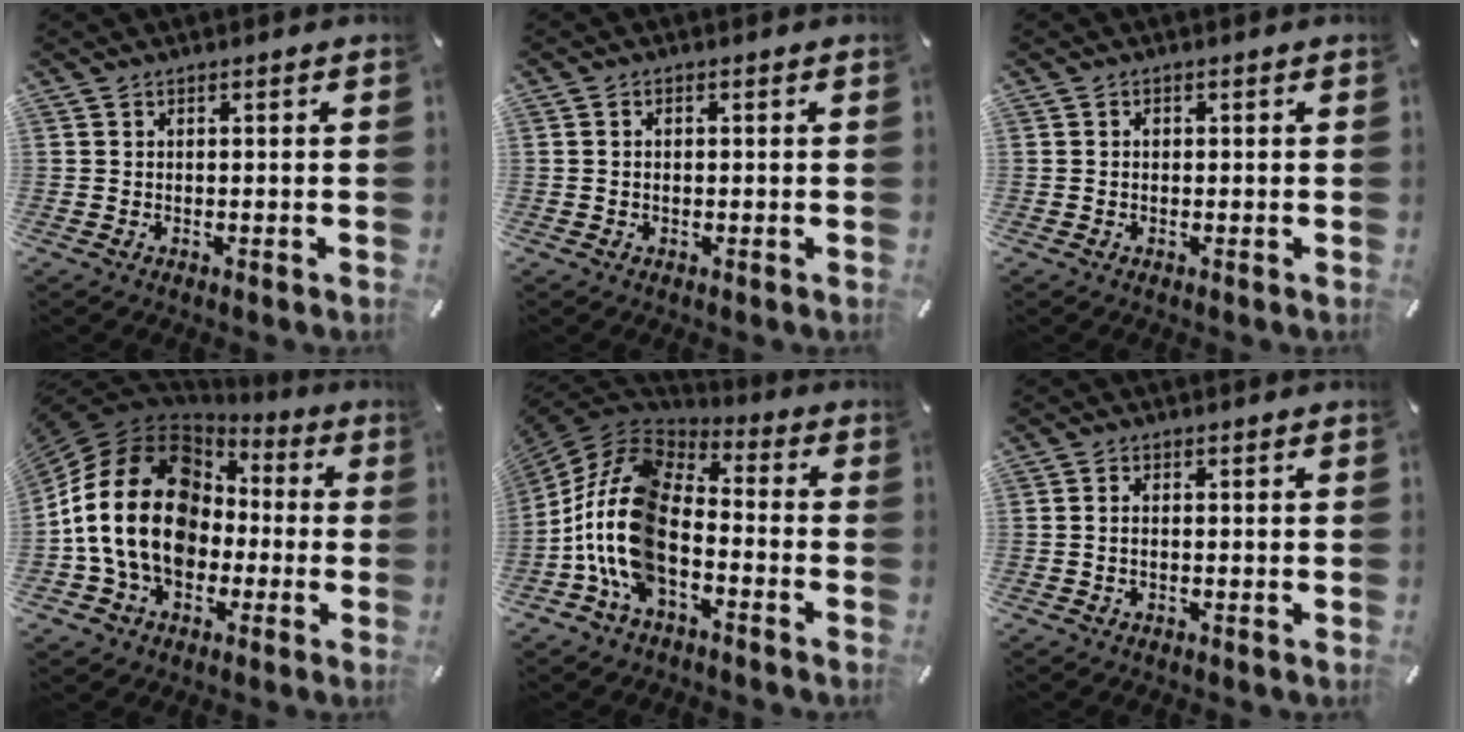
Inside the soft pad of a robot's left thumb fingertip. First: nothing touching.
{"total": 1.1, "force": [0.1, 0.8, 0.8], "torque": [-0.016, 0.005, 0.000]}
{"total": 0.6, "force": [0.1, 0.5, 0.4], "torque": [0.000, -0.001, 0.000]}
{"total": 21.2, "force": [-0.7, 16.8, 12.9], "torque": [-0.271, 0.008, -0.013]}
{"total": 17.6, "force": [-6.2, 10.1, 13.0], "torque": [-0.288, 0.017, -0.115]}
{"total": 1.5, "force": [-0.2, 0.8, 1.2], "torque": [-0.025, 0.001, -0.004]}